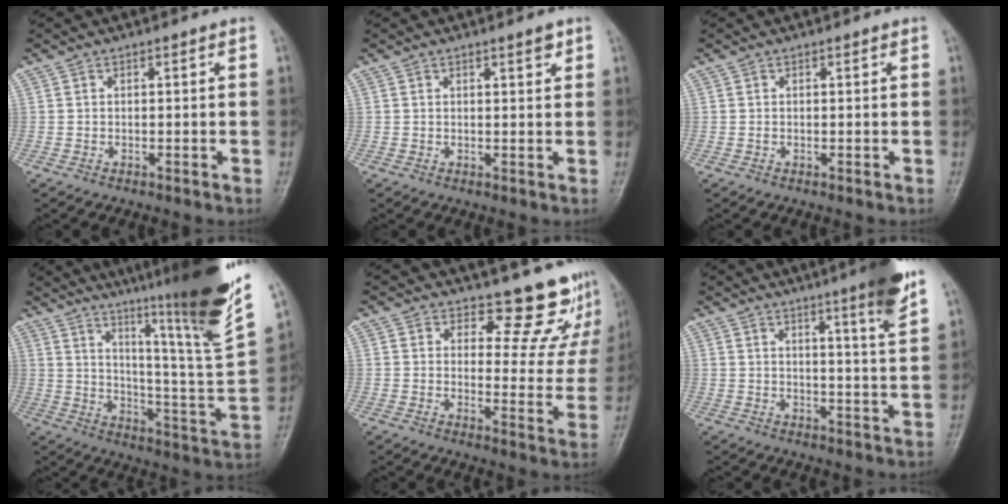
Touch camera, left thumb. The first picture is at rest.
{"total": 1.5, "force": [1.1, 0.2, 1.0], "torque": [-0.010, -0.008, 0.017]}
{"total": 0.0}
{"total": 28.0, "force": [18.3, 1.7, 21.0], "torque": [-0.298, -0.105, 0.268]}
{"total": 11.2, "force": [10.5, 3.8, 1.1], "torque": [0.032, -0.112, 0.110]}
{"total": 9.3, "force": [6.1, -0.1, 7.1], "torque": [-0.090, -0.037, 0.079]}